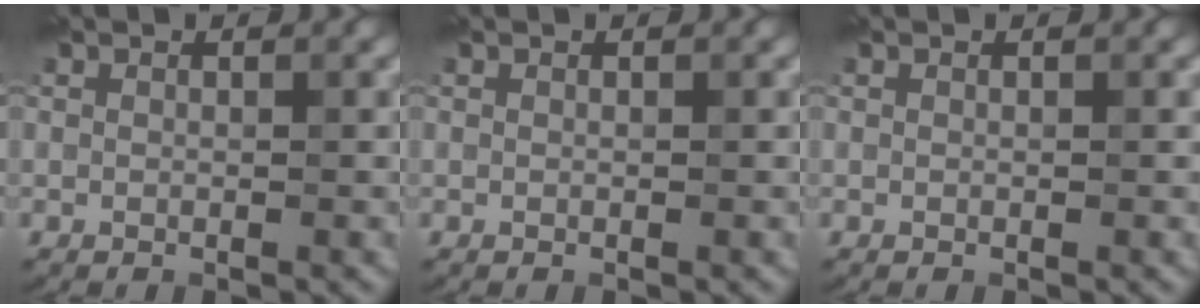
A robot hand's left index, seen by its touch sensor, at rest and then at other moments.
{"total": 0.0}
{"total": 0.0}